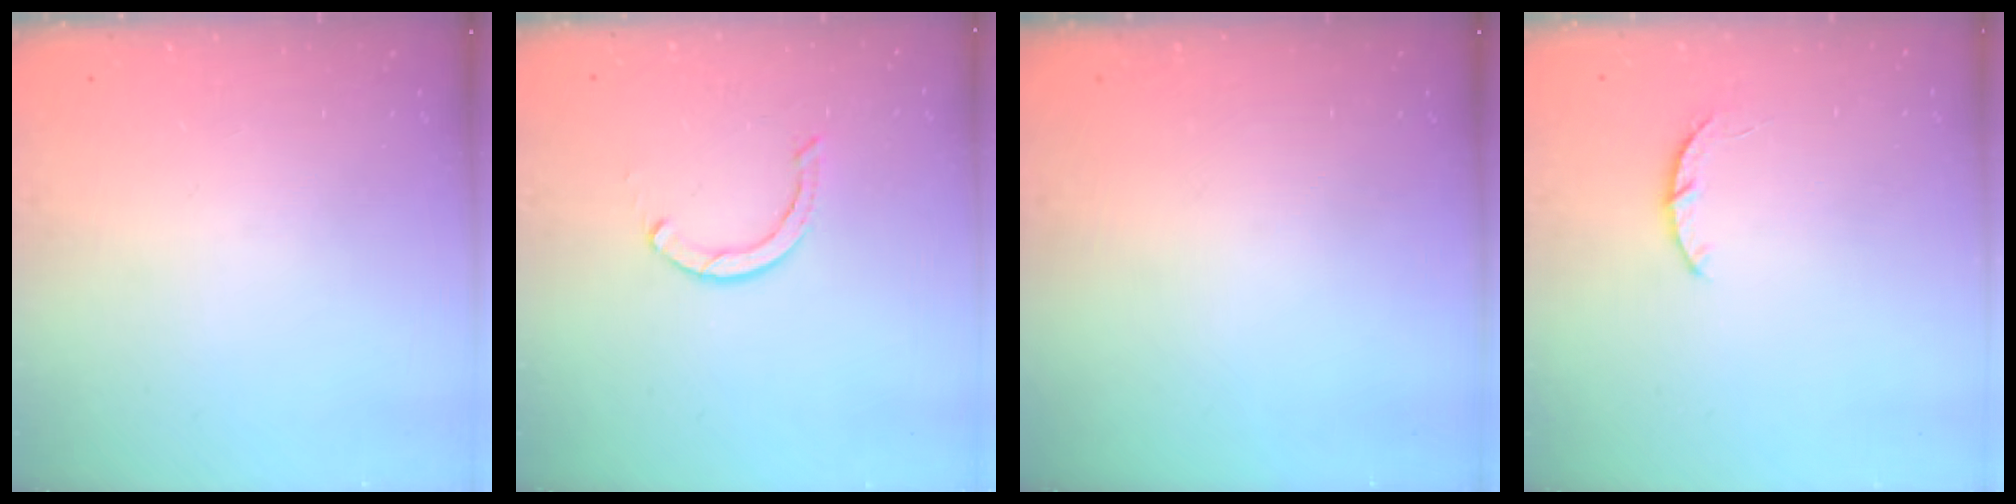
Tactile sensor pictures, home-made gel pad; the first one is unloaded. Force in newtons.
{"total": 2.4, "press": 2.4, "slide": 0.0}
{"total": 0.0}
{"total": 2.9, "press": 2.8, "slide": 0.5}